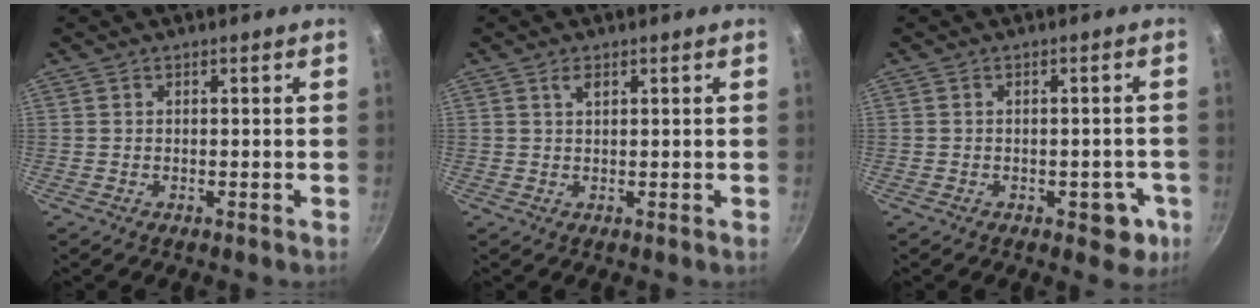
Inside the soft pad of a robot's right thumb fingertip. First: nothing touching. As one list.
[{"total": 1.4, "force": [0.8, 0.6, 1.0], "torque": [-0.018, -0.001, 0.014]}, {"total": 5.5, "force": [-2.0, 3.3, 3.9], "torque": [-0.013, 0.018, -0.018]}]